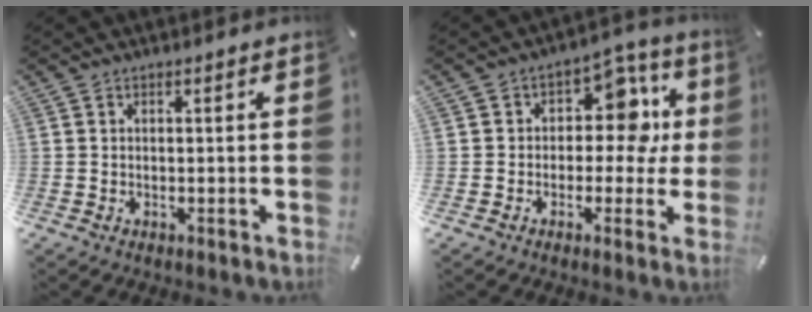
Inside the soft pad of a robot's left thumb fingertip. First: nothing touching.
{"total": 12.8, "force": [2.1, 8.8, 9.0], "torque": [-0.110, -0.010, 0.036]}